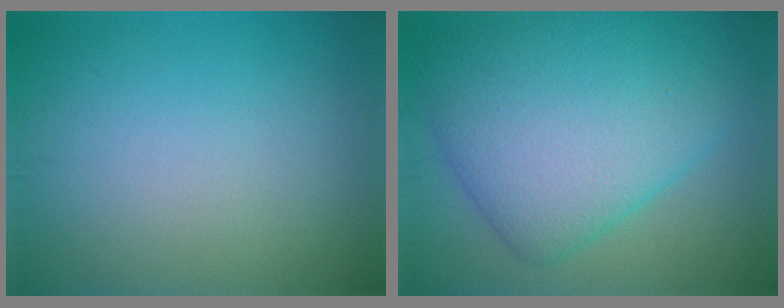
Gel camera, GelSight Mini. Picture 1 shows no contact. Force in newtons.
{"total": 10.8, "press": 10.8, "slide": 0.1}